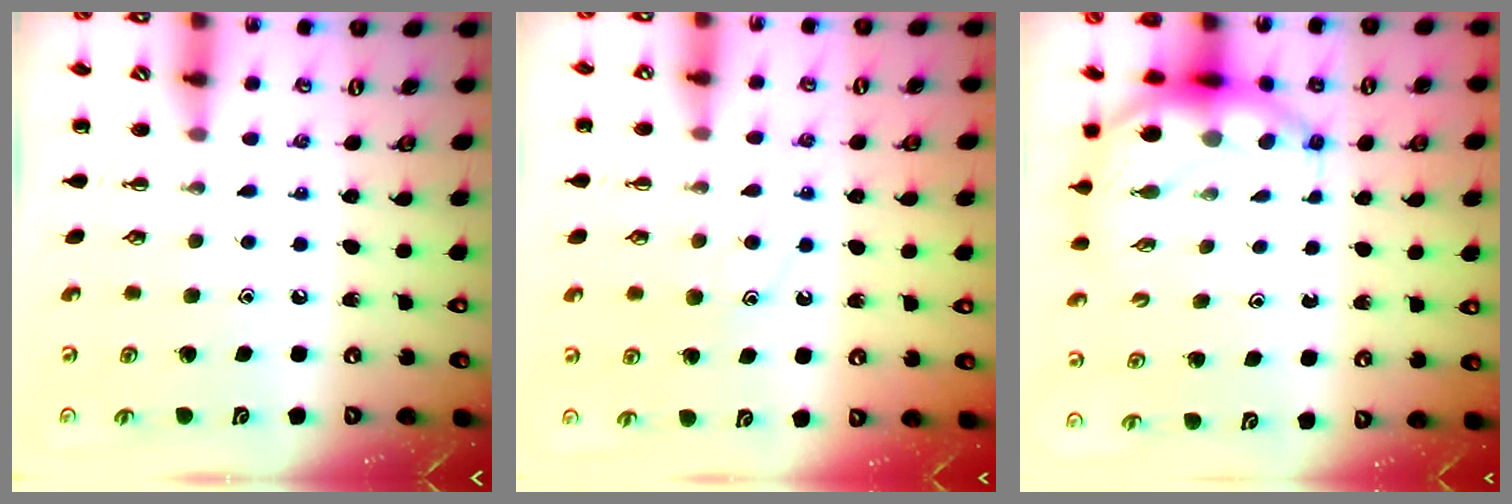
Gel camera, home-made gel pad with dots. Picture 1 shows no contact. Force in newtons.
{"total": 9.6, "press": 9.5, "slide": 0.9}
{"total": 6.7, "press": 6.5, "slide": 1.5}